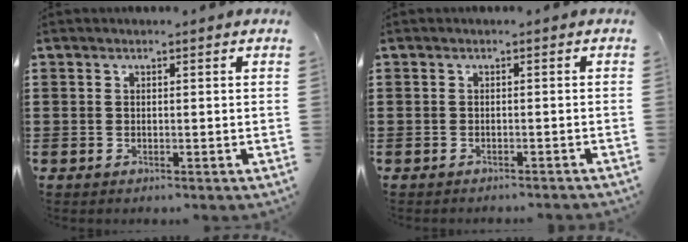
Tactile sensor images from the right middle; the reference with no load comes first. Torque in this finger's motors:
{"motor_torque": [1.41, -0.73, 0.06, 0.06]}